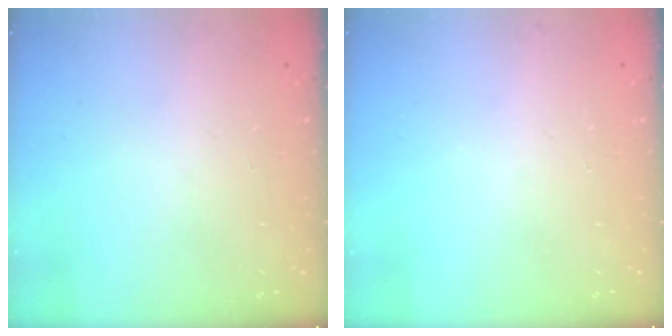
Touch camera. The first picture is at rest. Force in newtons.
{"total": 0.0}